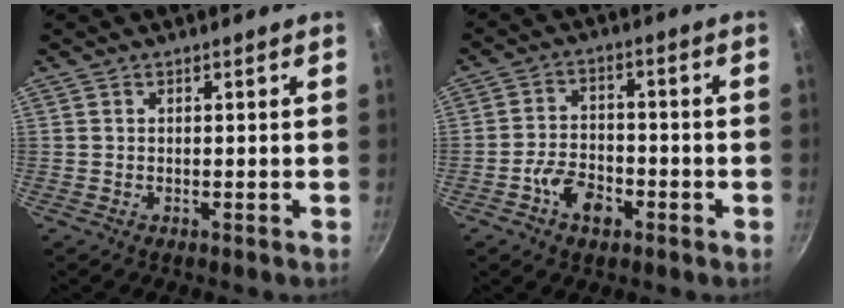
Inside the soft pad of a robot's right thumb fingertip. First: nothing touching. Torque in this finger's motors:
{"motor_torque": [0.78, 0.13, -0.25, -0.18, 0.02]}